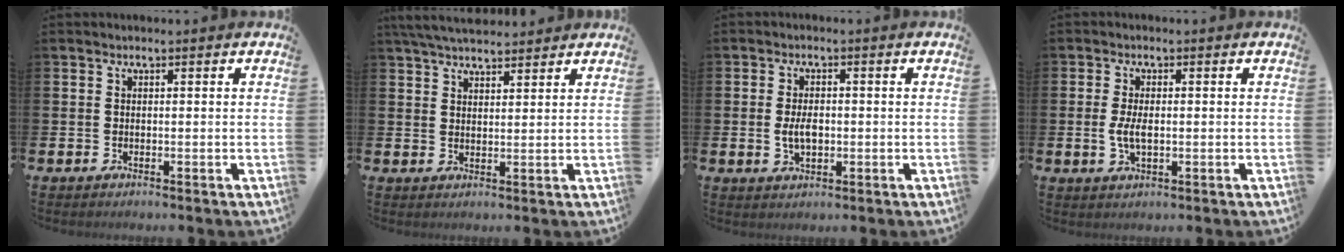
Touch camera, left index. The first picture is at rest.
{"total": 4.5, "force": [4.2, 1.1, 1.2], "torque": [-0.031, -0.011, 0.077]}
{"total": 3.4, "force": [-0.7, 1.9, 2.6], "torque": [-0.037, 0.003, -0.017]}
{"total": 3.1, "force": [-0.7, 1.5, 2.7], "torque": [-0.046, 0.005, -0.016]}